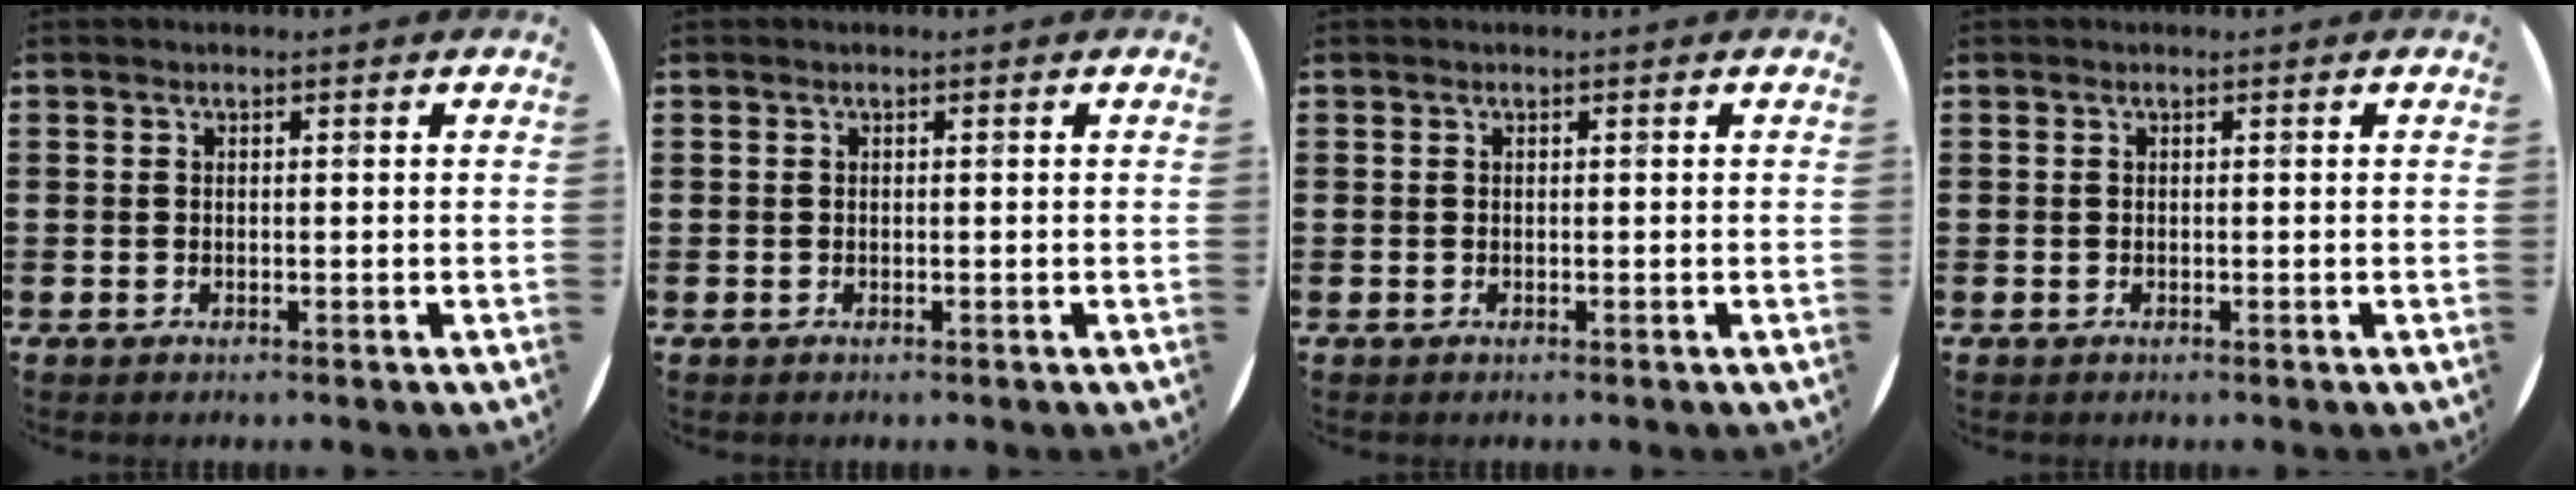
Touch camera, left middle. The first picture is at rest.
{"total": 0.0}
{"total": 0.0}
{"total": 0.0}